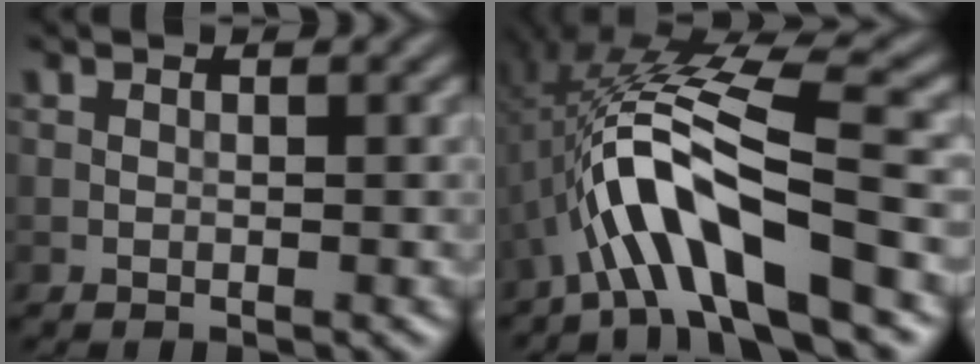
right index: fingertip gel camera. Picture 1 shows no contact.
{"total": 9.4, "force": [-3.1, 1.9, 8.7], "torque": [-0.156, 0.027, -0.056]}